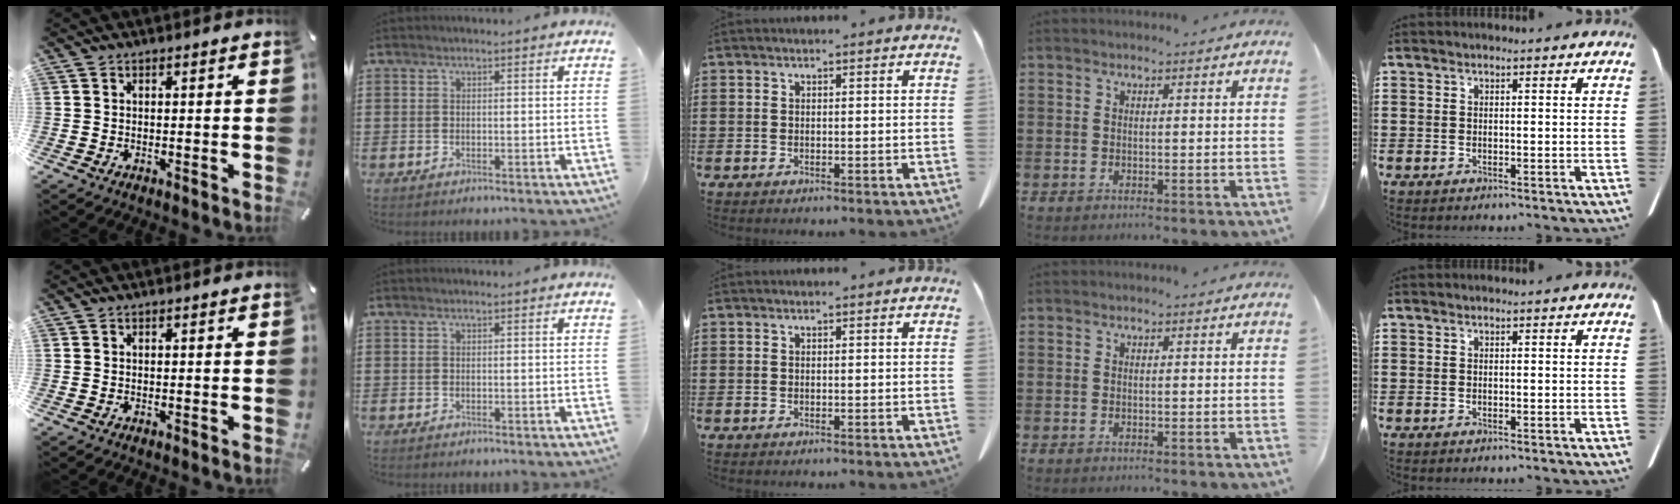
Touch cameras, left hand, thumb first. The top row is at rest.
{}